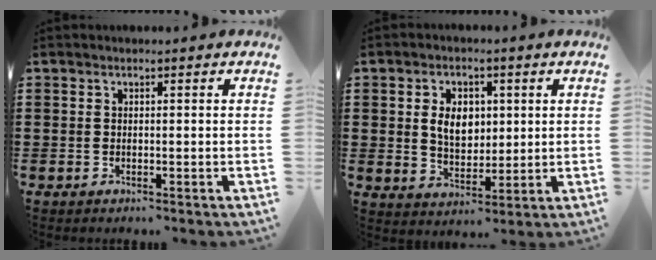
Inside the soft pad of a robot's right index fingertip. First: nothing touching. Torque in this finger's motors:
{"motor_torque": [0.35, -0.09, 0.30, 0.12]}